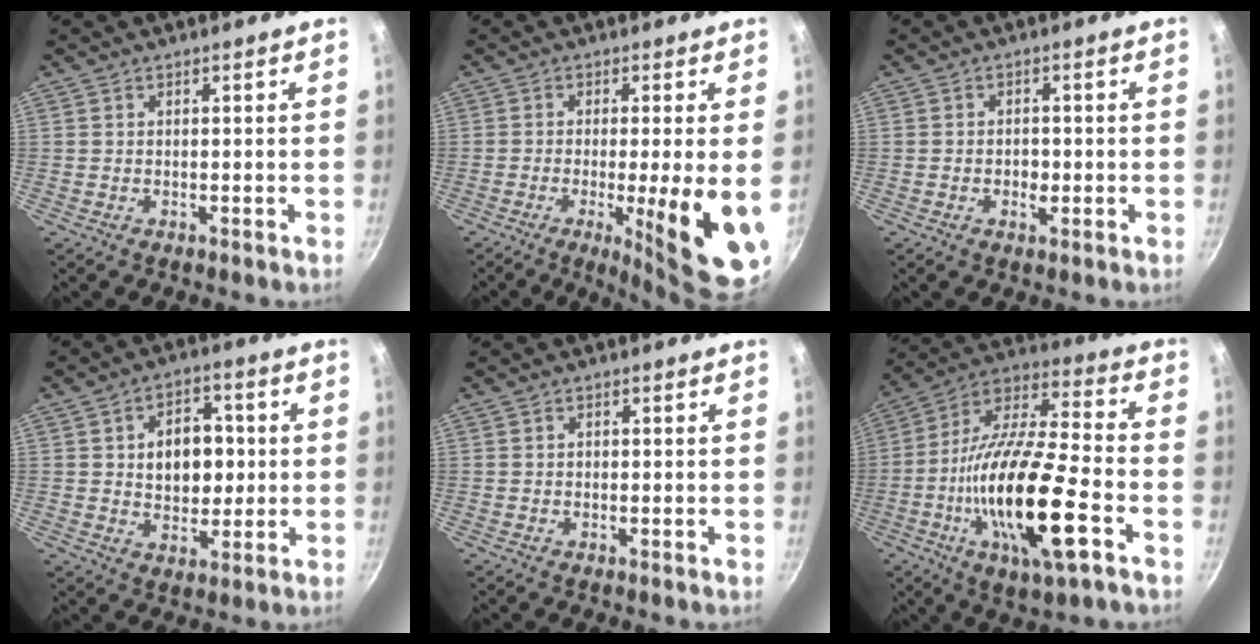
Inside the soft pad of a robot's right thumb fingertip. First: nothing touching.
{"total": 14.9, "force": [-3.2, 2.3, 14.4], "torque": [-0.195, -0.008, -0.042]}
{"total": 2.8, "force": [-0.7, 1.9, 1.9], "torque": [-0.023, 0.004, -0.013]}
{"total": 10.5, "force": [1.1, 7.4, 7.5], "torque": [-0.075, 0.003, 0.017]}
{"total": 0.5, "force": [0.0, 0.4, 0.3], "torque": [-0.004, 0.004, 0.000]}
{"total": 24.3, "force": [-7.6, 7.5, 21.9], "torque": [-0.391, 0.023, -0.147]}